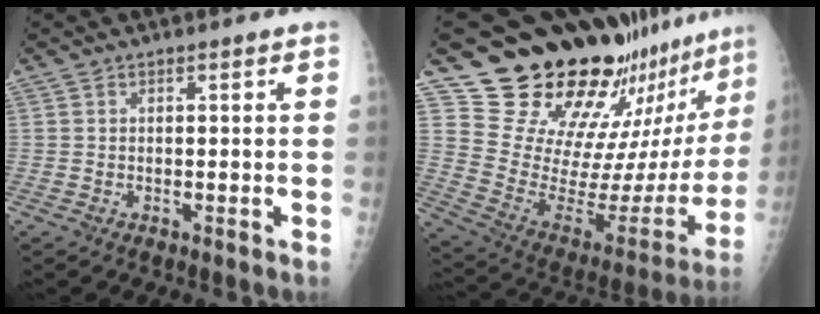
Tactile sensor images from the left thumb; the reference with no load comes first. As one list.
[{"total": 26.9, "force": [22.6, 8.0, 12.0], "torque": [-0.153, -0.190, 0.325]}]